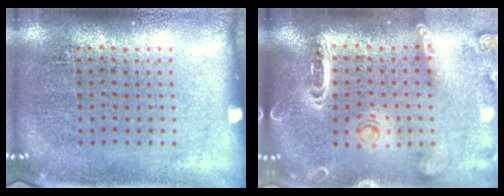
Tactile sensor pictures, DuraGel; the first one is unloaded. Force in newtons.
{"total": 1.4, "press": 1.4, "slide": 0.0}